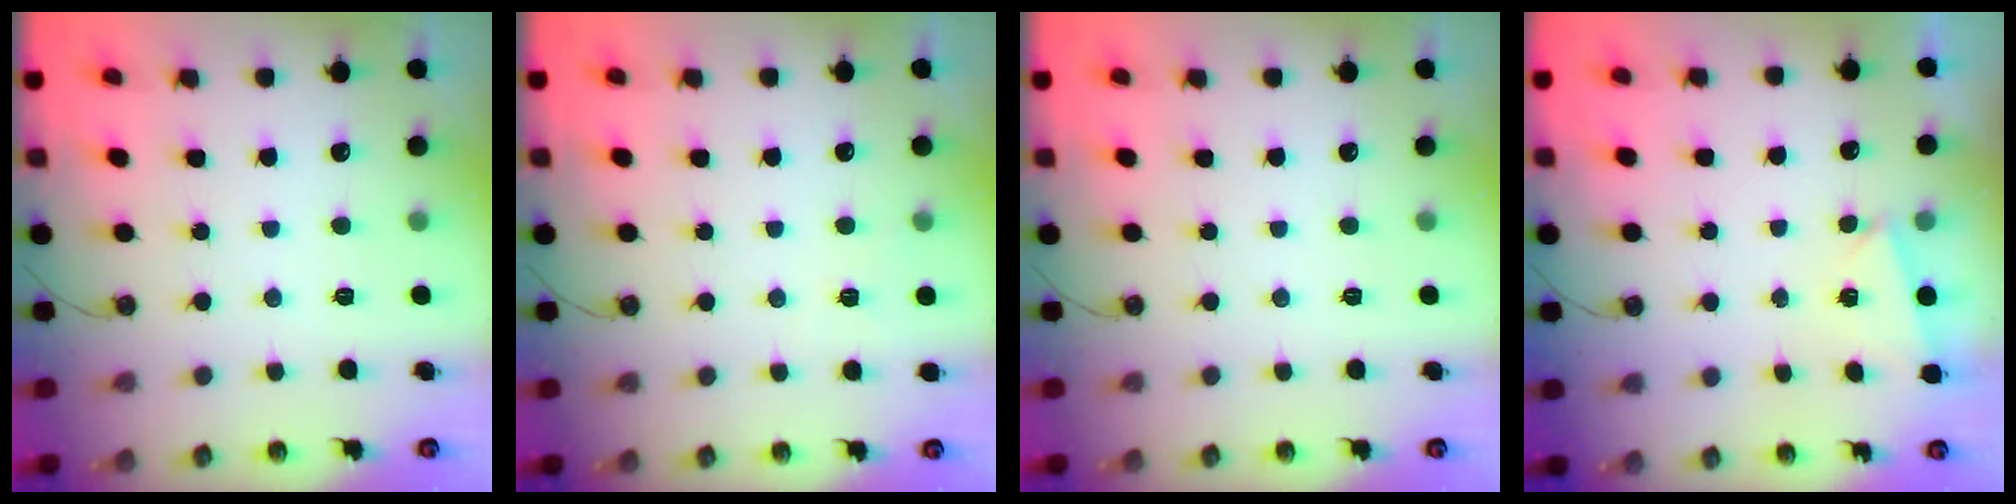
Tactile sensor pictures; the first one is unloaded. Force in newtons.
{"total": 3.5, "press": 2.4, "slide": 2.5}
{"total": 0.0}
{"total": 2.6, "press": 1.3, "slide": 2.3}